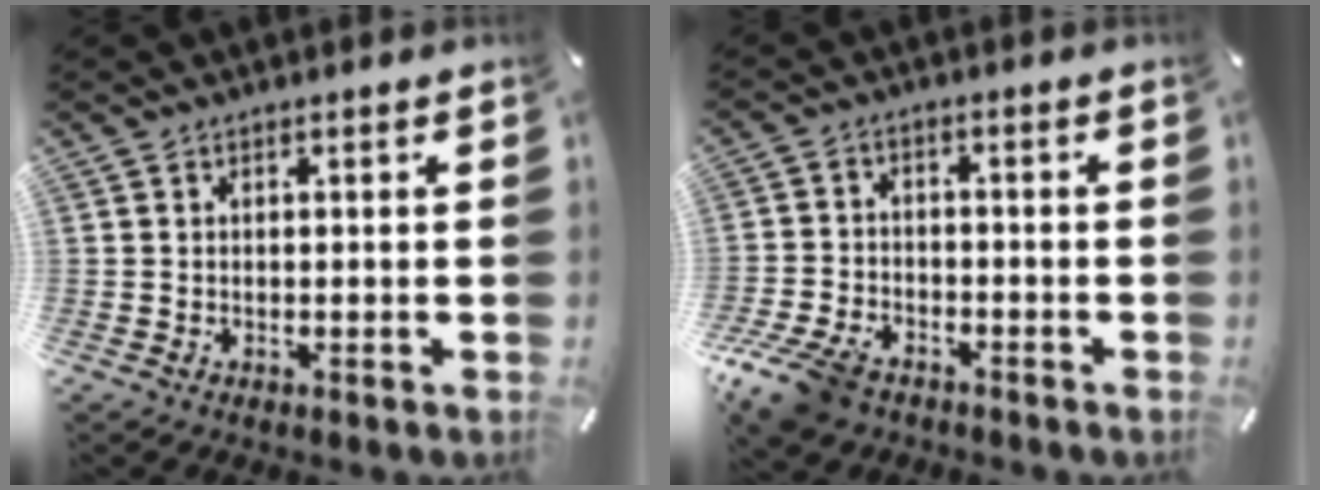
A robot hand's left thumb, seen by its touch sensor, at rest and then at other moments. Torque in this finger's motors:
{"motor_torque": [-0.10, 1.09, 0.43, 0.36, 0.21]}